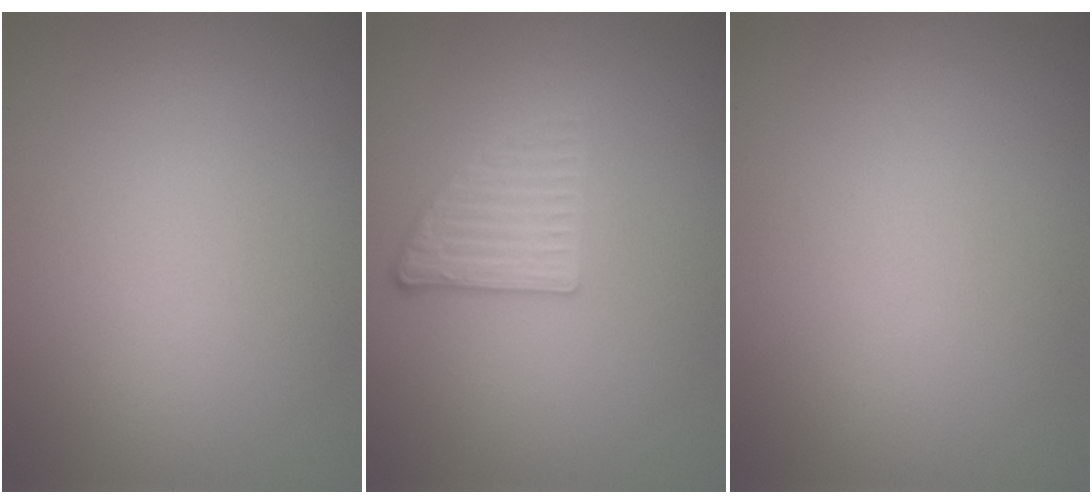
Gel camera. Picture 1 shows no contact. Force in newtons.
{"total": 2.8, "press": 2.3, "slide": 1.6}
{"total": 0.0}